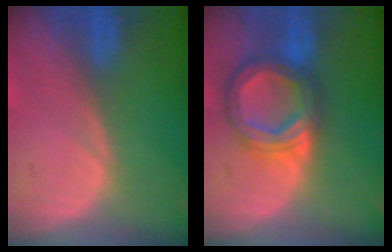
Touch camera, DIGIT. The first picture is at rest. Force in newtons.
{"total": 7.8, "press": 7.8, "slide": 0.5}